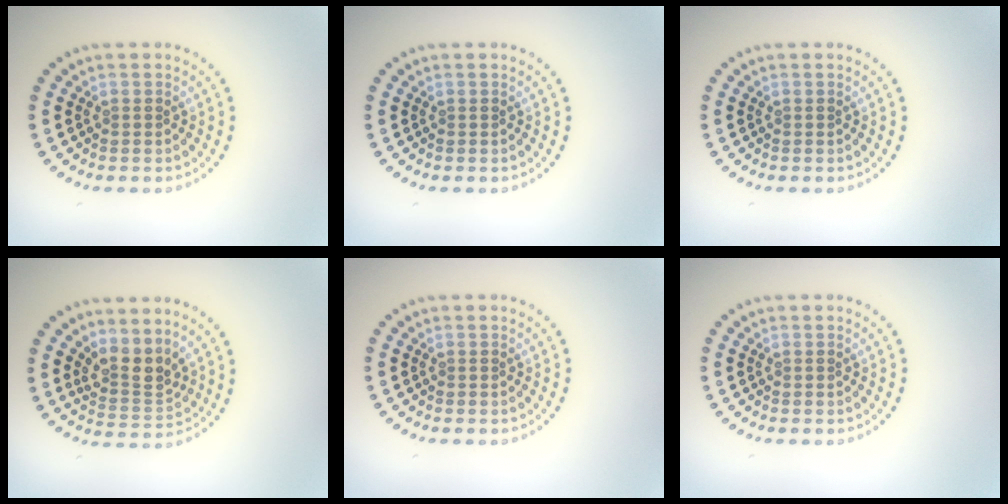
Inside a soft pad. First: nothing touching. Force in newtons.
{"total": 0.0}
{"total": 0.0}
{"total": 2.8, "press": 2.3, "slide": 1.7}
{"total": 0.0}
{"total": 0.0}